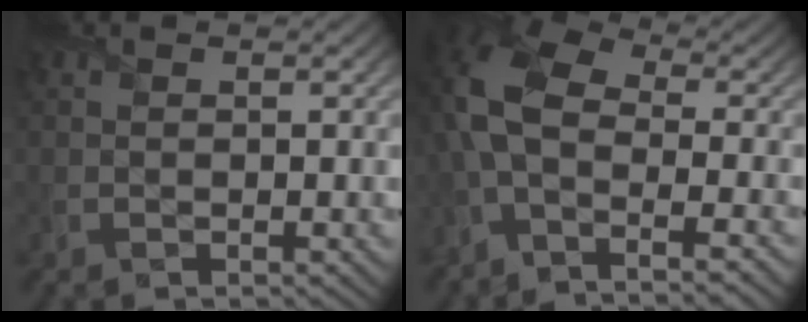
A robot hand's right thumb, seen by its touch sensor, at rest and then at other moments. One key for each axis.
{"total": 12.0, "fx": -2.6, "fy": 6.3, "fz": 9.9, "tx": -0.243, "ty": -0.002, "tz": -0.059}